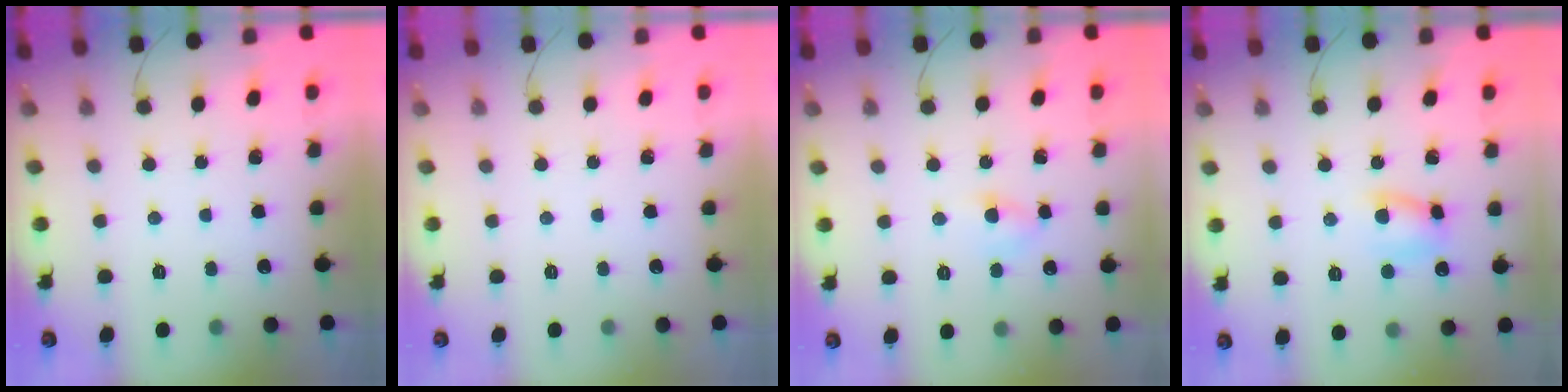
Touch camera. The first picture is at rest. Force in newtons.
{"total": 0.0}
{"total": 4.4, "press": 4.3, "slide": 1.2}
{"total": 6.4, "press": 6.4, "slide": 0.1}